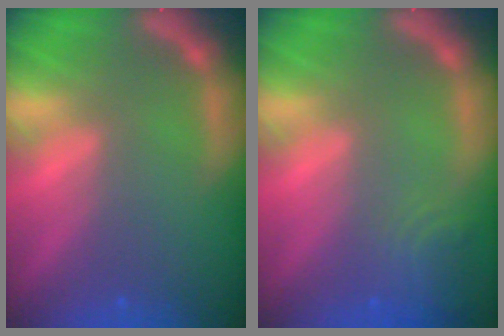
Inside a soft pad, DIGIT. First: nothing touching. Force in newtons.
{"total": 3.5}